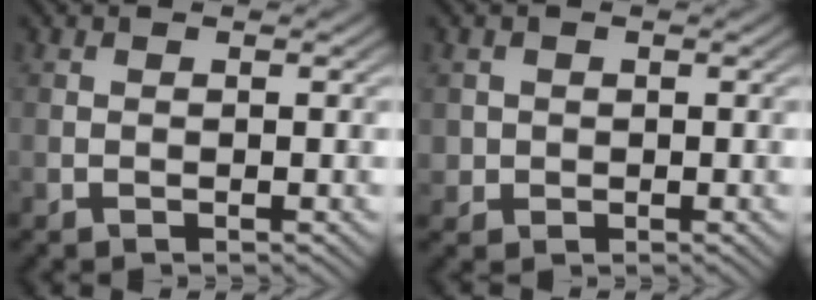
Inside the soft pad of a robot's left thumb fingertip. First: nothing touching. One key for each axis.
{"total": 1.8, "fx": 0.1, "fy": 1.8, "fz": 0.1, "tx": -0.001, "ty": -0.007, "tz": 0.003}